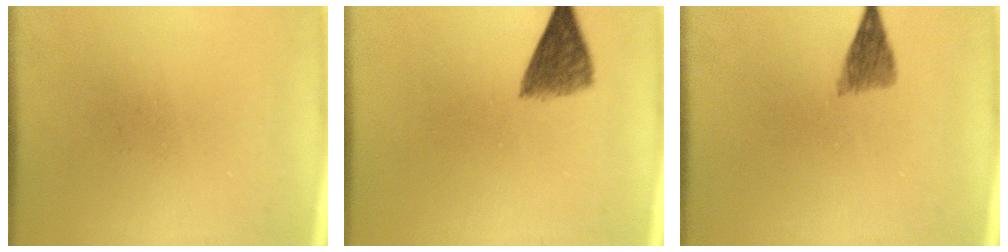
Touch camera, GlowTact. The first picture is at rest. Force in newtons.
{"total": 5.1}
{"total": 3.2}